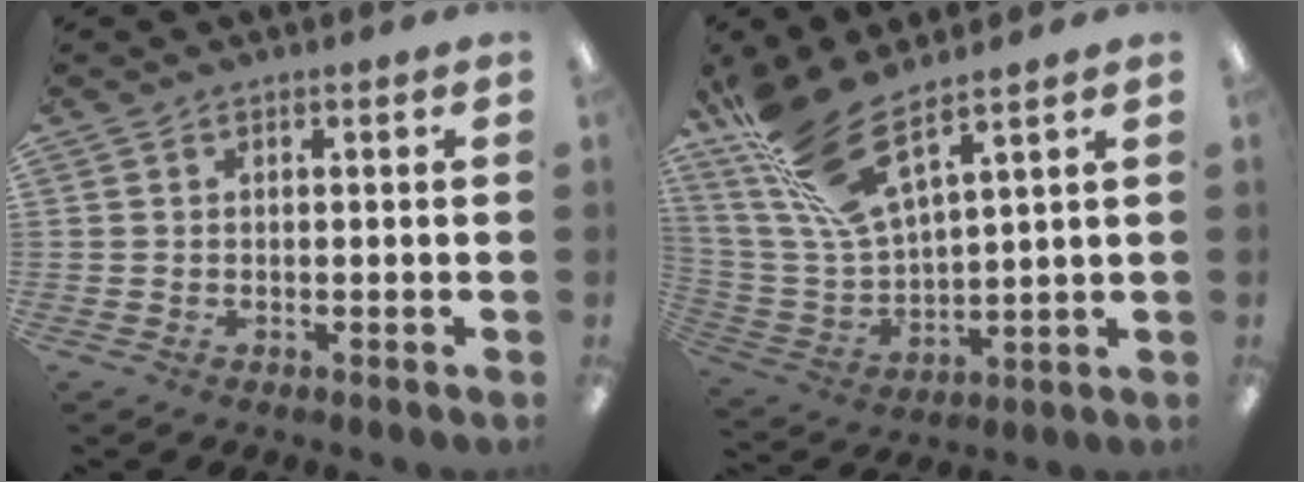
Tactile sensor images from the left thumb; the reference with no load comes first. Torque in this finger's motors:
{"motor_torque": [0.69, -0.12, 1.61, -1.15, 0.19]}